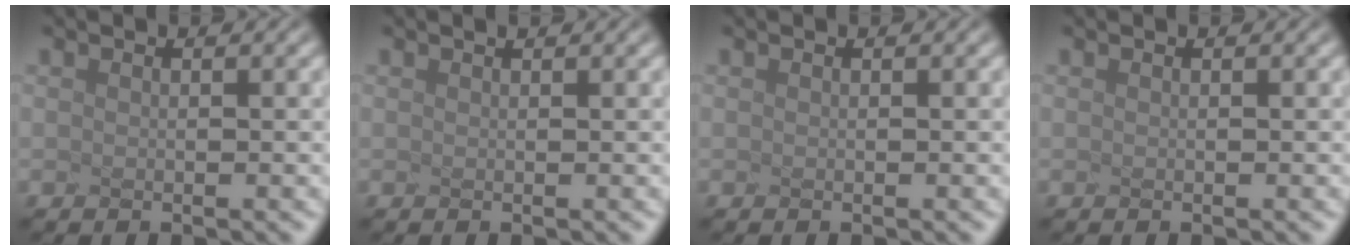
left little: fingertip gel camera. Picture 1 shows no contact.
{"total": 0.6, "force": [0.5, 0.1, 0.2], "torque": [0.001, 0.011, 0.002]}
{"total": 0.0}
{"total": 0.0}